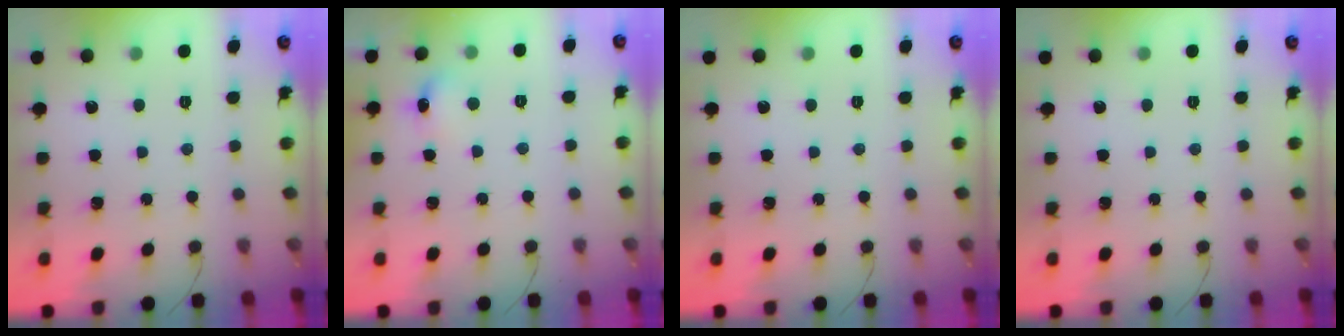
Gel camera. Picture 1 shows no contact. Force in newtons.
{"total": 6.7, "press": 6.6, "slide": 1.4}
{"total": 0.0}
{"total": 0.0}